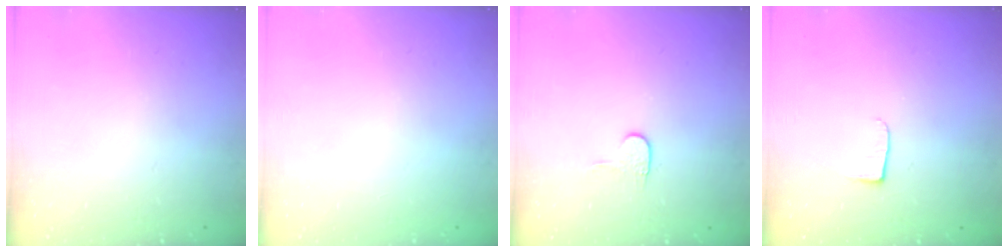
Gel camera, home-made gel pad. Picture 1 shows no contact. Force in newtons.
{"total": 0.0}
{"total": 3.8, "press": 3.8, "slide": 0.4}
{"total": 5.0, "press": 4.9, "slide": 0.6}